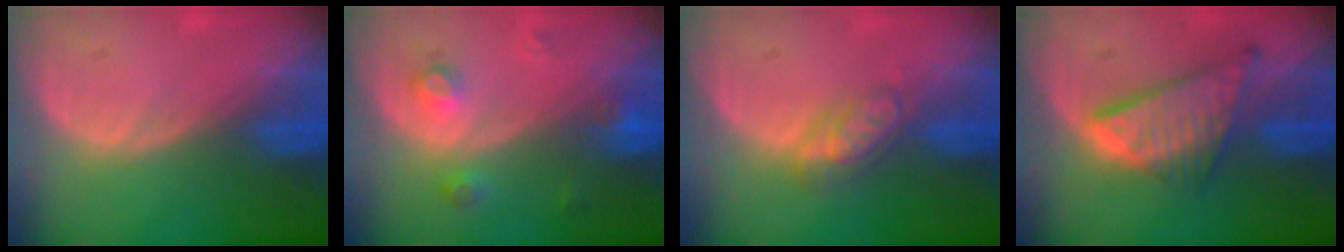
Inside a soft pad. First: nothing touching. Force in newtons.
{"total": 3.6, "press": 3.2, "slide": 1.6}
{"total": 4.6, "press": 4.2, "slide": 2.0}
{"total": 8.6, "press": 7.3, "slide": 4.5}